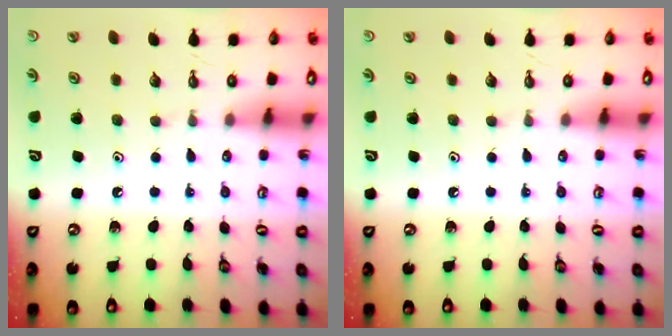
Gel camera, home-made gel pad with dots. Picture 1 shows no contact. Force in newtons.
{"total": 0.0}